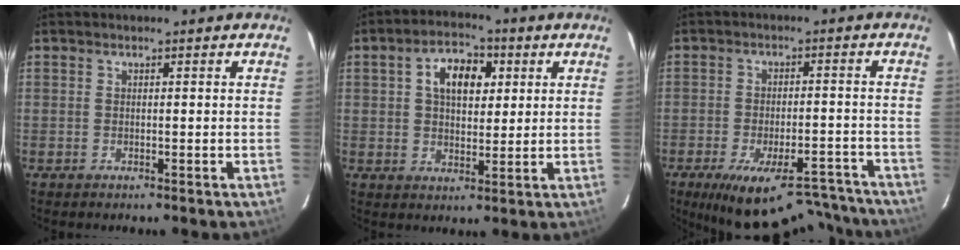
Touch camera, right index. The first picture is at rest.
{"total": 8.5, "force": [2.6, 5.1, 6.3], "torque": [-0.103, 0.028, 0.044]}
{"total": 18.3, "force": [-15.1, 6.1, 8.5], "torque": [-0.150, -0.007, -0.196]}